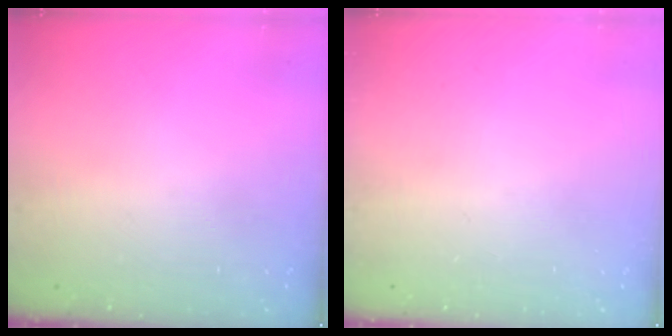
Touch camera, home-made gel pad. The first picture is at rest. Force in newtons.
{"total": 0.0}